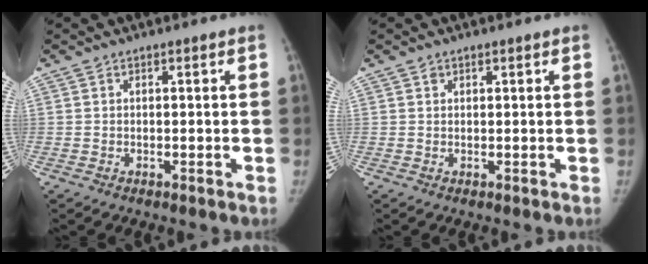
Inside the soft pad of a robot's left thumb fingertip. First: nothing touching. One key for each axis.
{"total": 0.8, "fx": 0.4, "fy": 0.6, "fz": 0.1, "tx": 0.008, "ty": -0.002, "tz": 0.005}